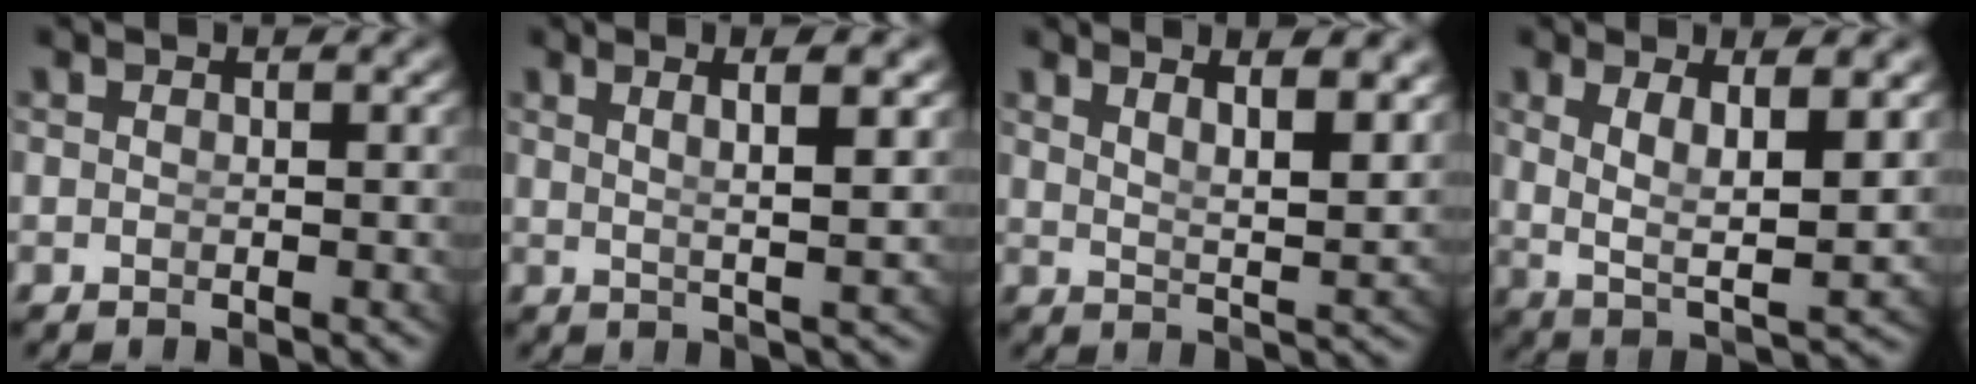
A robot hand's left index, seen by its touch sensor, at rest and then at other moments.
{"total": 4.5, "force": [2.3, 0.0, 3.9], "torque": [-0.052, 0.001, 0.045]}
{"total": 5.3, "force": [3.2, 1.1, 4.1], "torque": [-0.055, -0.007, 0.058]}
{"total": 5.7, "force": [1.0, 2.2, 5.1], "torque": [-0.099, -0.024, 0.032]}